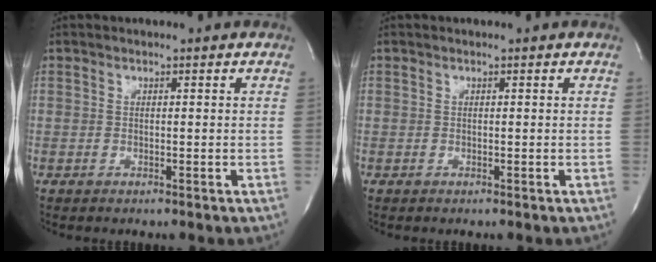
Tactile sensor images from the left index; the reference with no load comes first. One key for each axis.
{"total": 0.0}